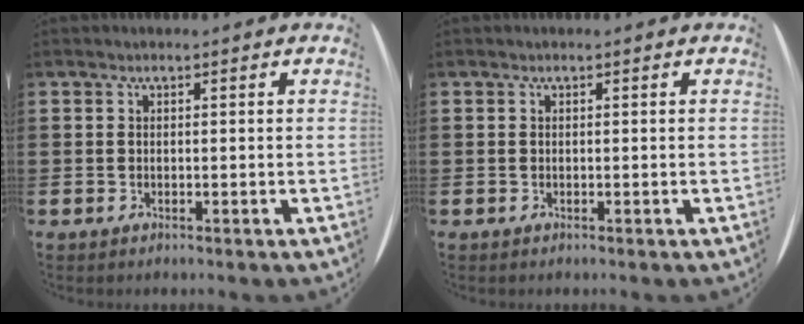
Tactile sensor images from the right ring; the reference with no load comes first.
{"total": 0.0}